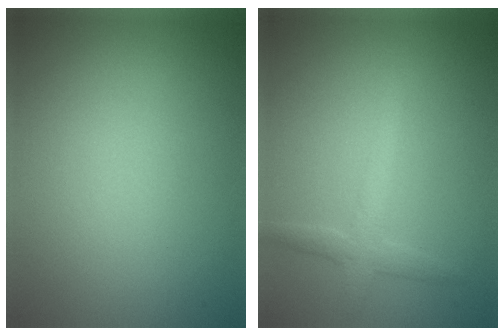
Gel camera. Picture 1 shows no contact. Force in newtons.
{"total": 2.3, "press": 2.3, "slide": 0.1}